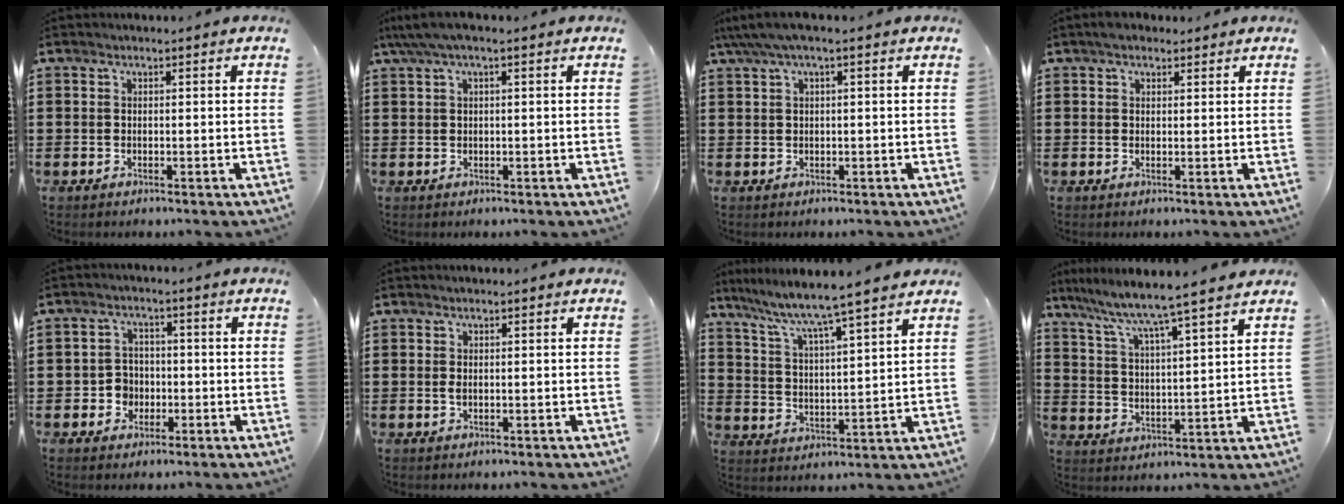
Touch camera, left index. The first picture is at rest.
{"total": 2.3, "force": [0.6, 0.3, 2.2], "torque": [-0.047, -0.001, 0.007]}
{"total": 2.2, "force": [0.3, 0.3, 2.1], "torque": [-0.045, -0.002, 0.002]}
{"total": 1.9, "force": [1.6, 0.9, 0.5], "torque": [-0.014, 0.005, 0.030]}
{"total": 3.4, "force": [-1.1, 3.0, 1.3], "torque": [-0.032, 0.002, -0.023]}
{"total": 0.6, "force": [0.2, 0.1, 0.6], "torque": [-0.013, 0.000, 0.005]}
{"total": 5.7, "force": [4.9, -0.9, 2.7], "torque": [-0.073, -0.041, 0.076]}
{"total": 5.5, "force": [4.8, -1.1, 2.5], "torque": [-0.069, -0.041, 0.072]}